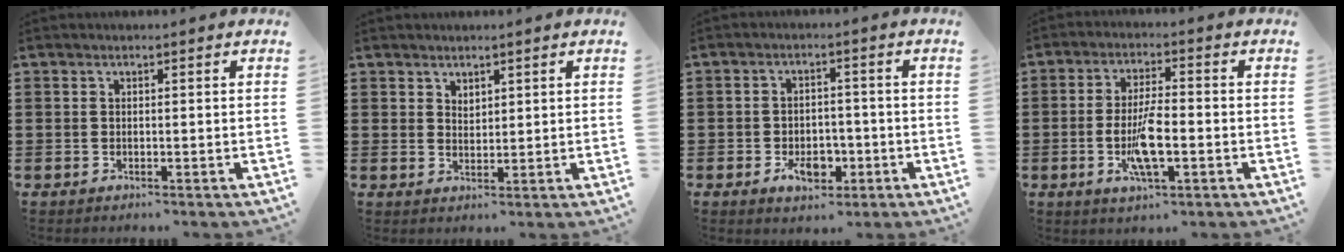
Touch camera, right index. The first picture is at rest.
{"total": 1.9, "force": [1.7, 0.7, 0.1], "torque": [-0.006, 0.000, 0.035]}
{"total": 5.1, "force": [-2.2, 3.2, 3.3], "torque": [-0.054, 0.003, -0.039]}
{"total": 7.1, "force": [-2.0, 2.1, 6.5], "torque": [-0.136, -0.007, -0.040]}